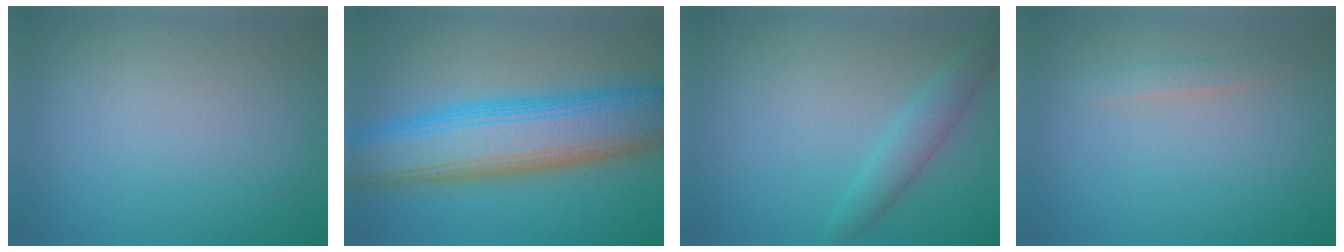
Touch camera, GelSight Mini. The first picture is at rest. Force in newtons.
{"total": 10.3, "press": 10.3, "slide": 0.1}
{"total": 2.3, "press": 2.3, "slide": 0.1}
{"total": 1.1, "press": 1.1, "slide": 0.1}